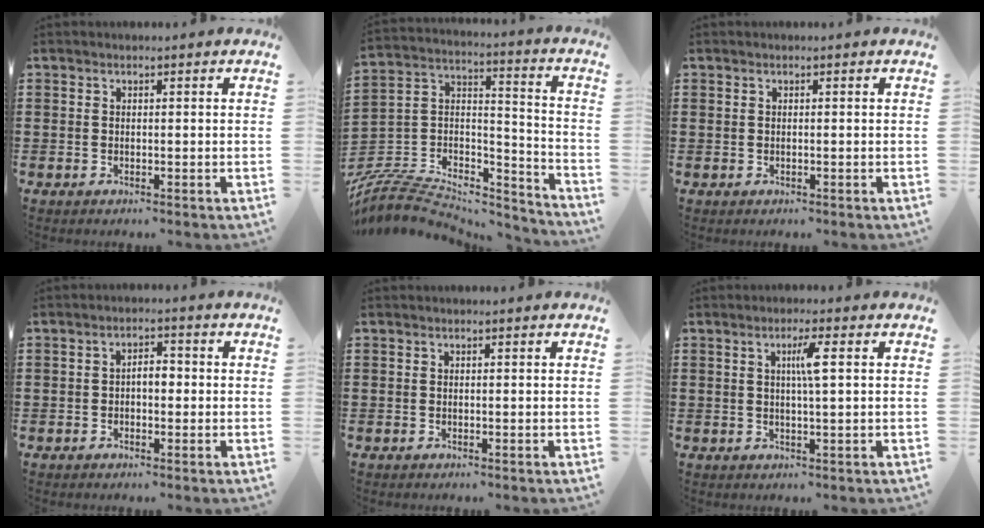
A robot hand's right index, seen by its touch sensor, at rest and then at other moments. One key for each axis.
{"total": 7.9, "fx": -6.5, "fy": 3.4, "fz": 2.8, "tx": -0.064, "ty": 0.010, "tz": -0.129}
{"total": 0.0}
{"total": 2.8, "fx": -0.4, "fy": 1.4, "fz": 2.4, "tx": -0.047, "ty": 0.007, "tz": -0.010}
{"total": 0.0}
{"total": 3.5, "fx": 0.8, "fy": 0.0, "fz": 3.4, "tx": -0.068, "ty": 0.000, "tz": 0.009}